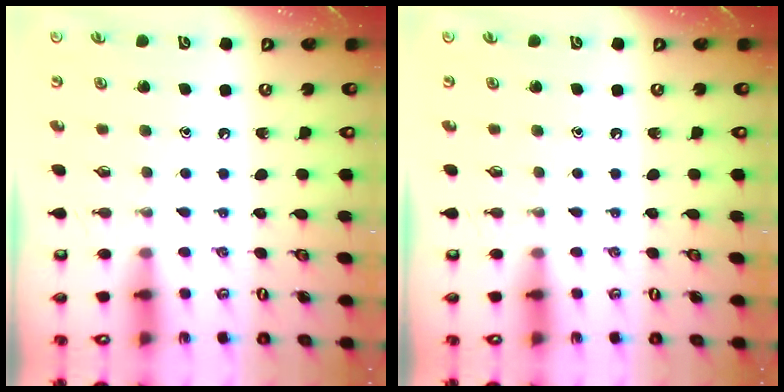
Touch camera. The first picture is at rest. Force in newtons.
{"total": 0.0}